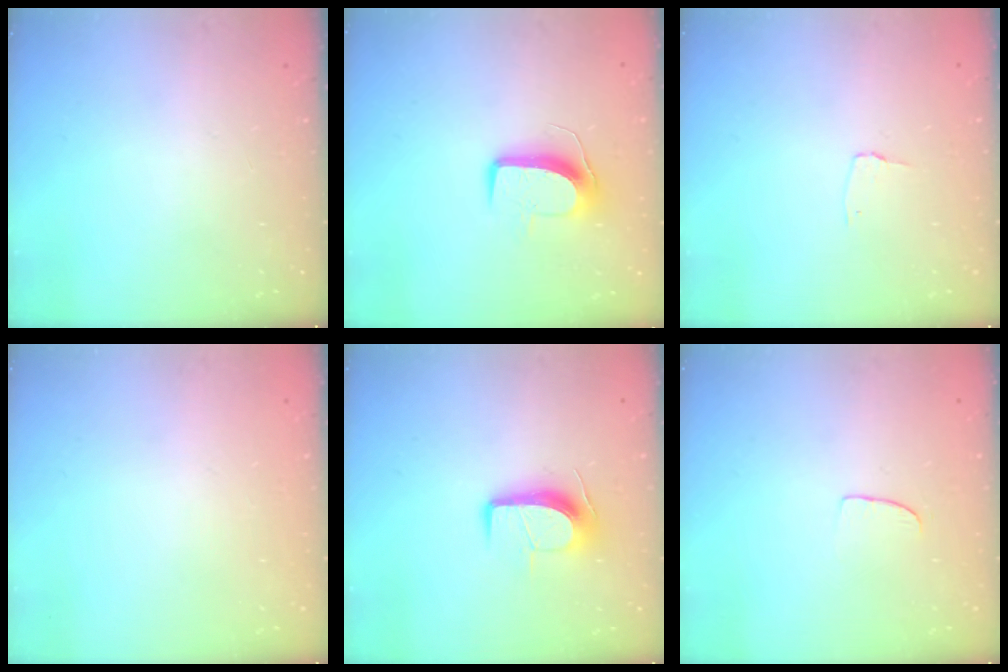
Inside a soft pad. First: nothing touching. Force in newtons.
{"total": 9.2, "press": 9.2, "slide": 0.4}
{"total": 2.7, "press": 2.7, "slide": 0.3}
{"total": 0.0}
{"total": 9.9, "press": 9.9, "slide": 0.6}
{"total": 5.4, "press": 5.3, "slide": 0.4}